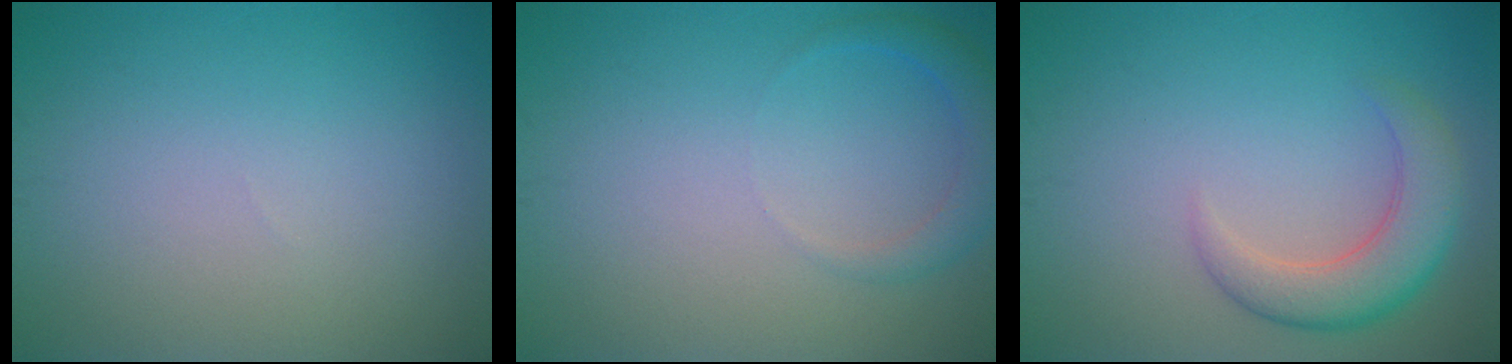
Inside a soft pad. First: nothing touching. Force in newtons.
{"total": 2.2, "press": 2.2, "slide": 0.2}
{"total": 4.3, "press": 4.3, "slide": 0.2}